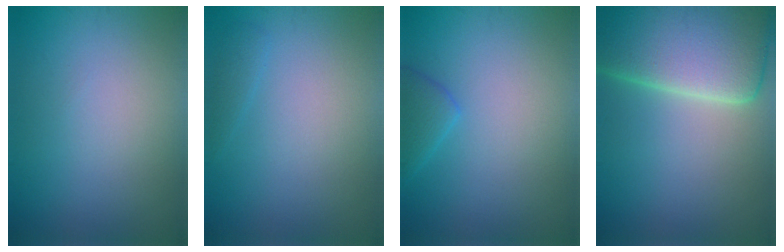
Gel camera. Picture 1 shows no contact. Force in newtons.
{"total": 0.9, "press": 0.9, "slide": 0.1}
{"total": 2.0, "press": 1.9, "slide": 0.2}
{"total": 12.5, "press": 12.5, "slide": 0.7}